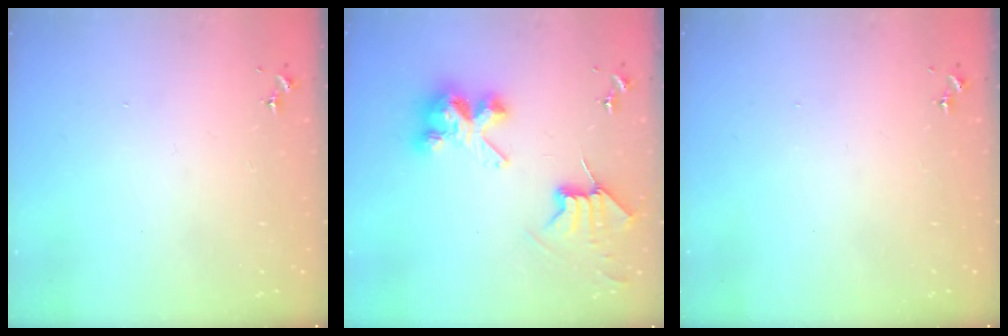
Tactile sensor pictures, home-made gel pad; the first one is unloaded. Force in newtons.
{"total": 8.7, "press": 8.6, "slide": 0.6}
{"total": 1.3, "press": 1.0, "slide": 0.9}